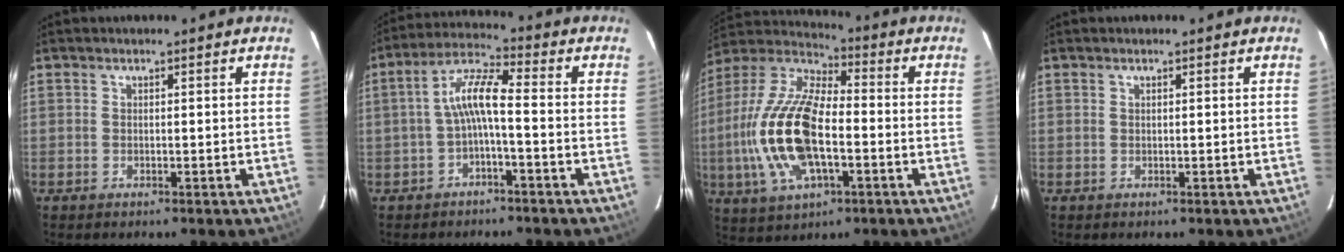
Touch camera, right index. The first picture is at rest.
{"total": 6.6, "force": [-1.7, 1.0, 6.3], "torque": [-0.141, 0.019, -0.032]}
{"total": 19.7, "force": [-3.6, 8.7, 17.3], "torque": [-0.370, 0.000, -0.070]}
{"total": 0.0}